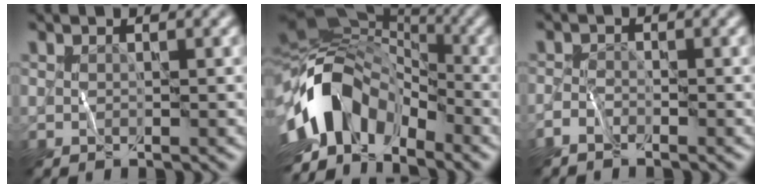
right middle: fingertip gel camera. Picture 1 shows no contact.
{"total": 12.2, "force": [-3.7, 7.6, 8.8], "torque": [-0.158, 0.015, -0.081]}
{"total": 1.3, "force": [-1.3, 0.3, 0.3], "torque": [-0.007, 0.003, -0.031]}